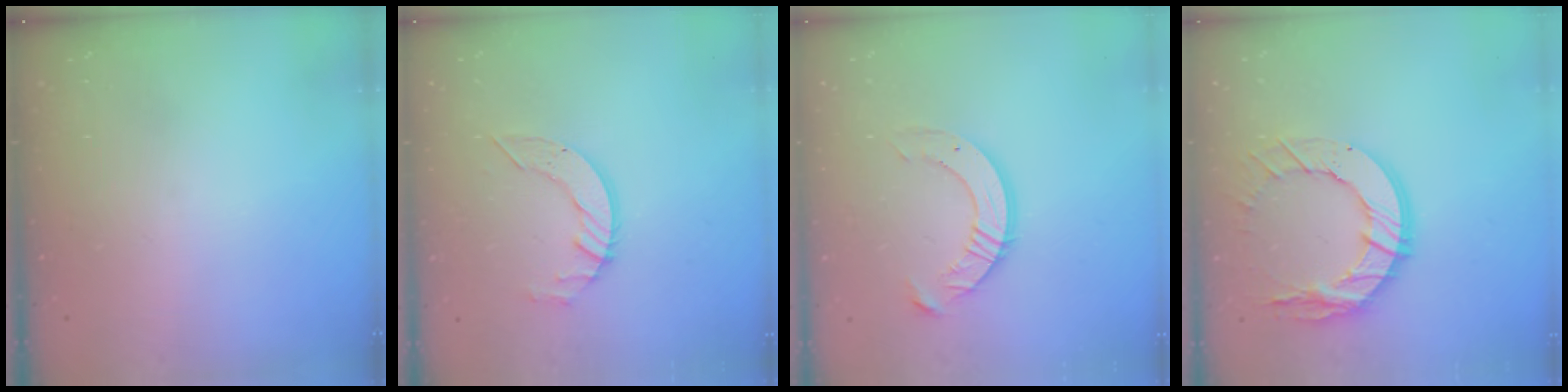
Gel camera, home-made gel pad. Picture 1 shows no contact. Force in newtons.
{"total": 6.8, "press": 6.8, "slide": 0.3}
{"total": 10.5, "press": 10.4, "slide": 0.9}
{"total": 14.3, "press": 14.2, "slide": 1.4}